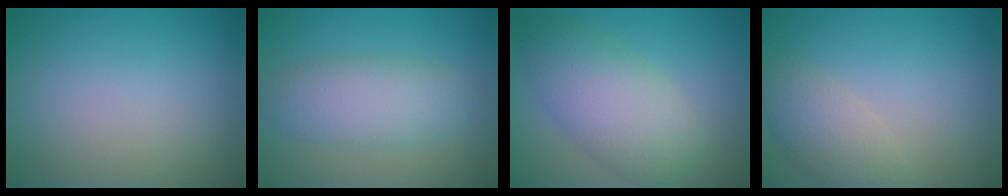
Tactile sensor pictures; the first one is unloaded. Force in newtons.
{"total": 4.2, "press": 4.2, "slide": 0.2}
{"total": 6.2, "press": 6.2, "slide": 0.3}
{"total": 3.0, "press": 2.9, "slide": 0.4}